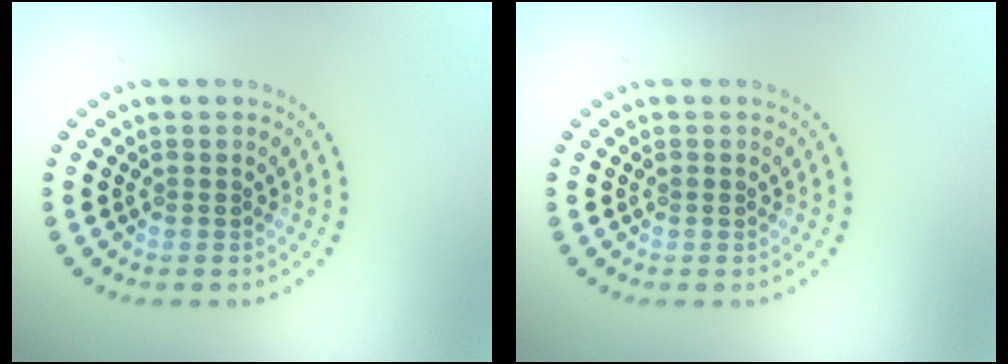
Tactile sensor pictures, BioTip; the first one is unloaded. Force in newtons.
{"total": 0.0}